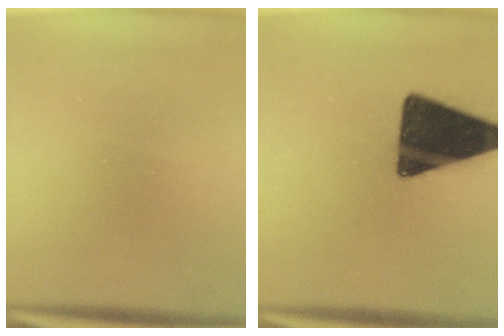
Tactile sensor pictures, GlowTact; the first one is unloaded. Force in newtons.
{"total": 16.7}